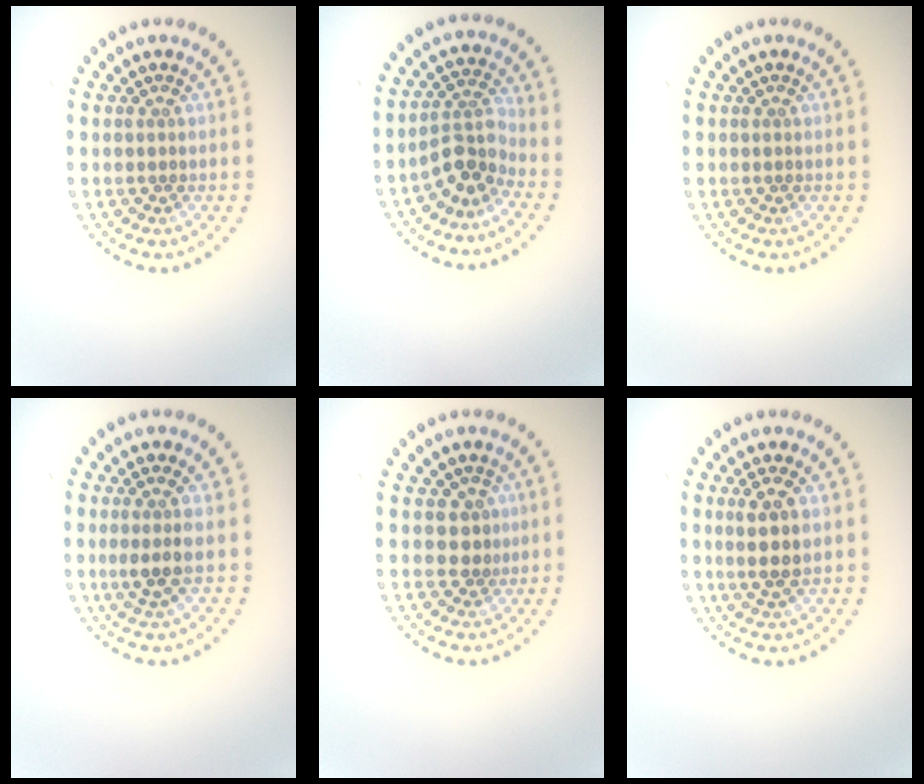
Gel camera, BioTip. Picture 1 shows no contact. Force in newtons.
{"total": 3.1, "press": 2.2, "slide": 2.2}
{"total": 0.0}
{"total": 2.2, "press": 1.8, "slide": 1.4}
{"total": 1.8, "press": 1.6, "slide": 0.9}
{"total": 2.8, "press": 2.5, "slide": 1.3}